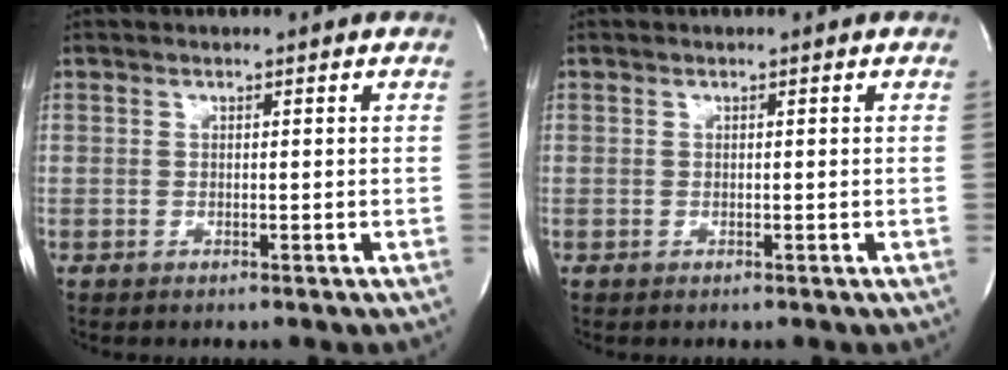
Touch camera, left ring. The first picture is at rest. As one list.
[{"total": 0.0}]